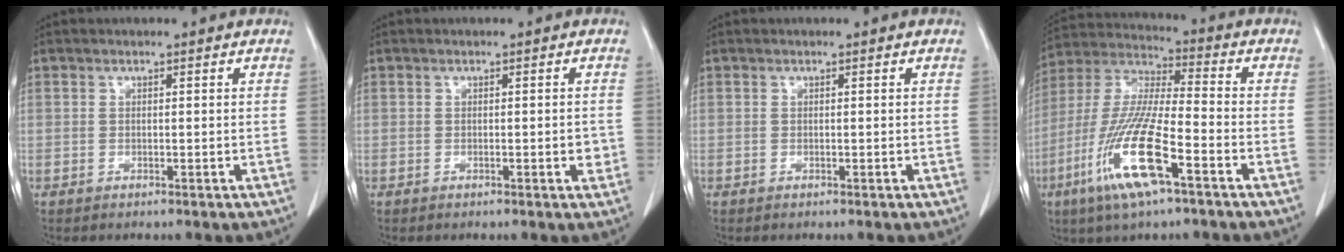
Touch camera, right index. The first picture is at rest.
{"total": 1.3, "force": [-0.3, 0.3, 1.3], "torque": [-0.015, -0.001, -0.004]}
{"total": 0.0}
{"total": 15.5, "force": [-7.0, 2.1, 13.7], "torque": [-0.290, -0.022, -0.134]}